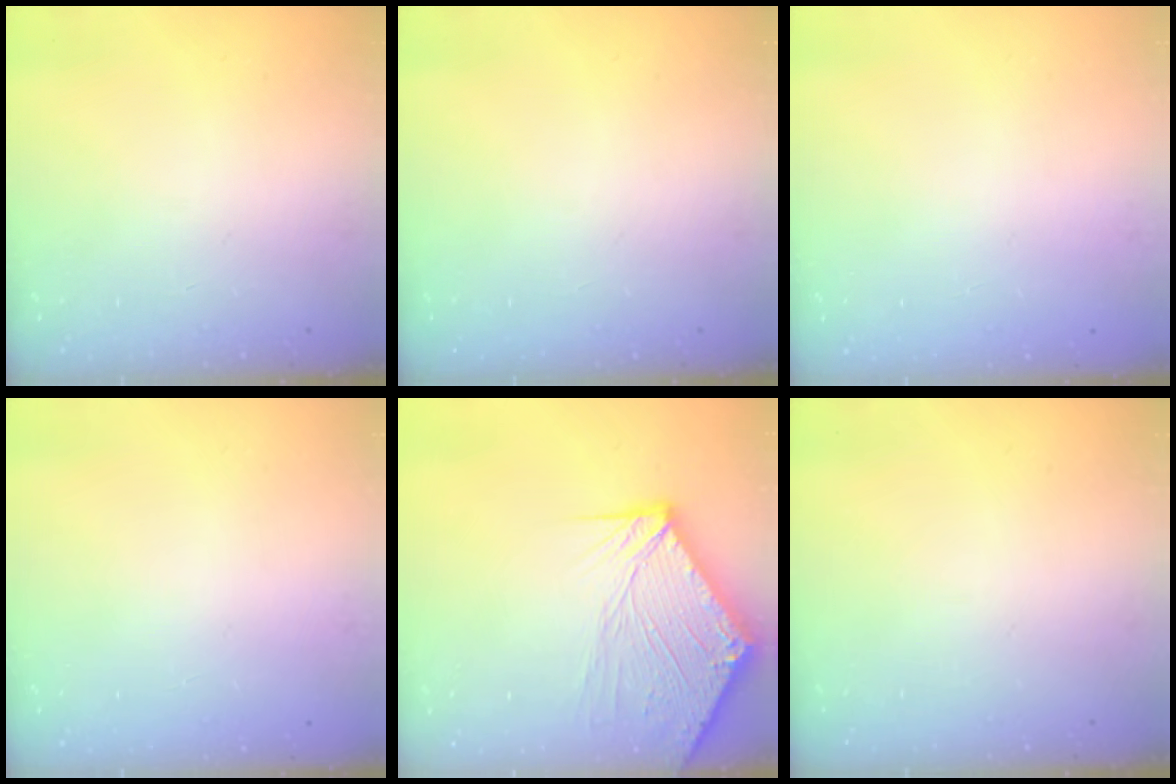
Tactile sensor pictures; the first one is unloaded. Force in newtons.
{"total": 0.0}
{"total": 0.0}
{"total": 0.0}
{"total": 15.2, "press": 14.9, "slide": 2.6}
{"total": 0.0}